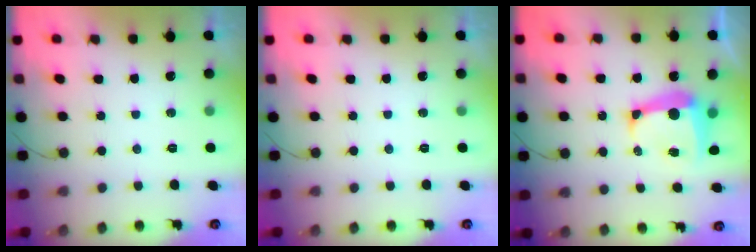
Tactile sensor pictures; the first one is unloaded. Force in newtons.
{"total": 0.0}
{"total": 9.7, "press": 9.7, "slide": 1.1}